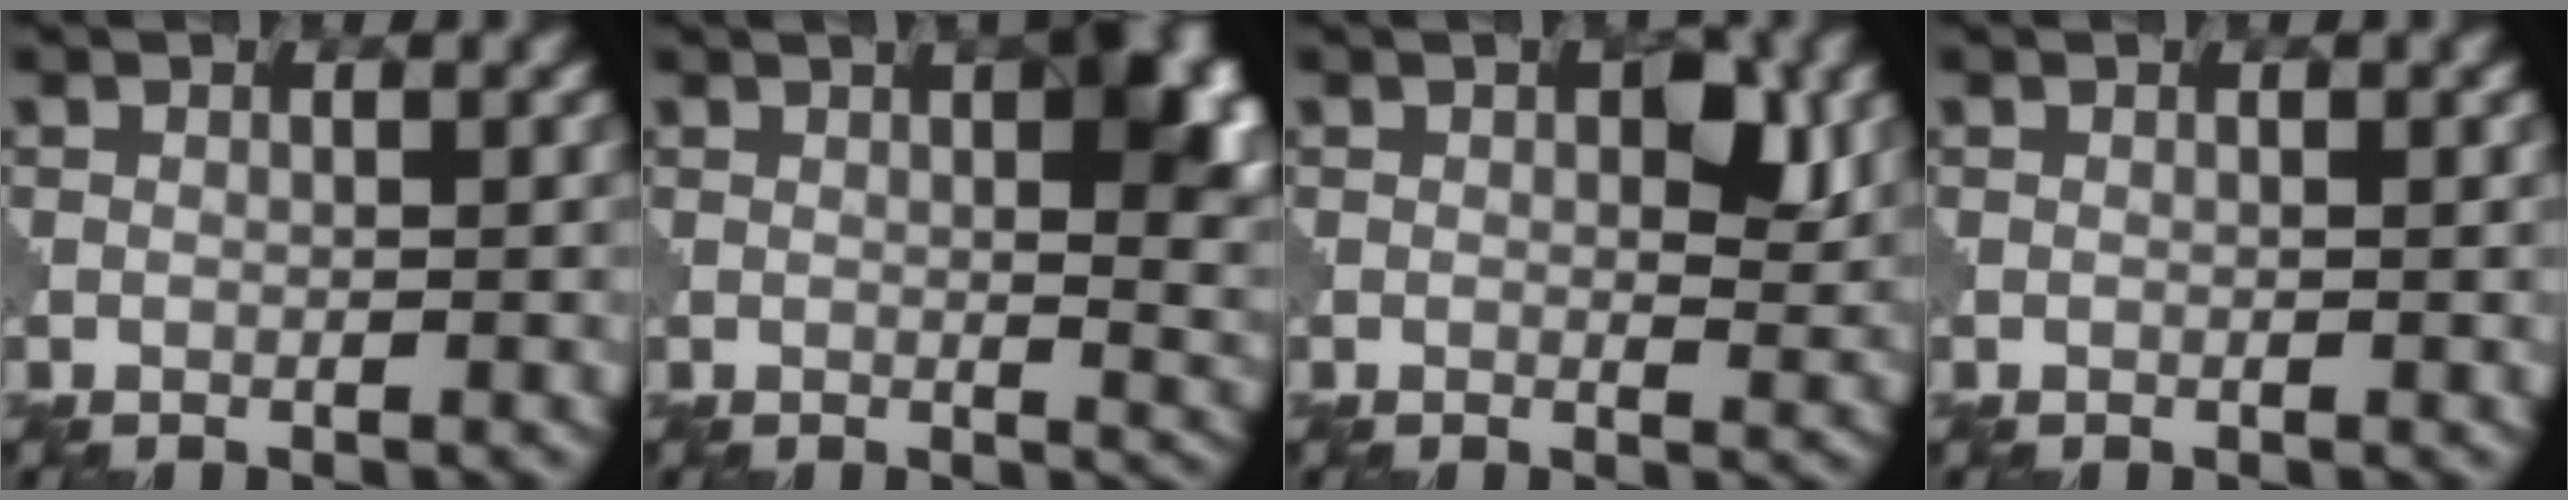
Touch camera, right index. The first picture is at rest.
{"total": 9.5, "force": [2.2, 3.6, 8.5], "torque": [-0.063, 0.006, 0.025]}
{"total": 4.0, "force": [1.2, 2.0, 3.3], "torque": [-0.042, -0.004, 0.018]}
{"total": 0.0}